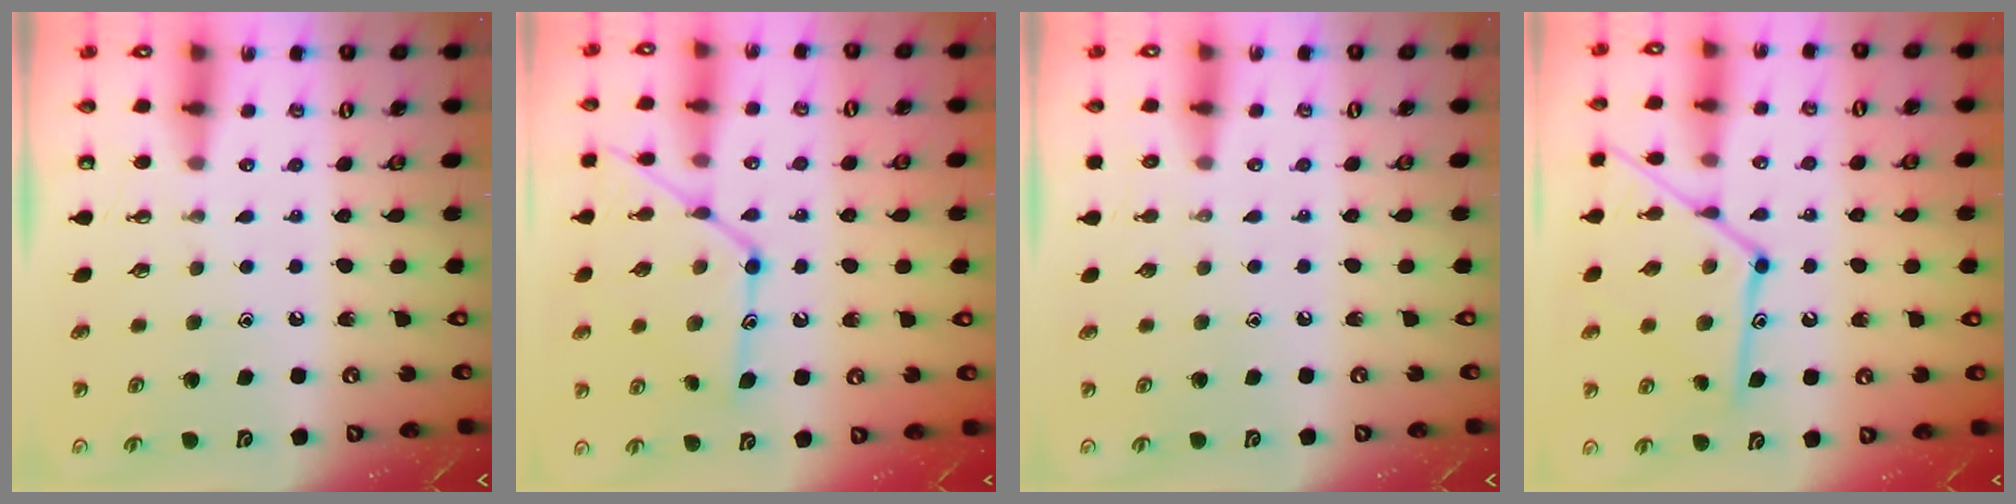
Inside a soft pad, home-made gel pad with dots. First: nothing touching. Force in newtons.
{"total": 16.4, "press": 16.3, "slide": 1.3}
{"total": 0.0}
{"total": 16.2, "press": 16.2, "slide": 1.2}